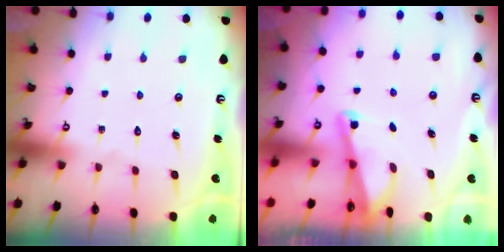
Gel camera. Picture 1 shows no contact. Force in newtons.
{"total": 1.9, "press": 1.9, "slide": 0.4}